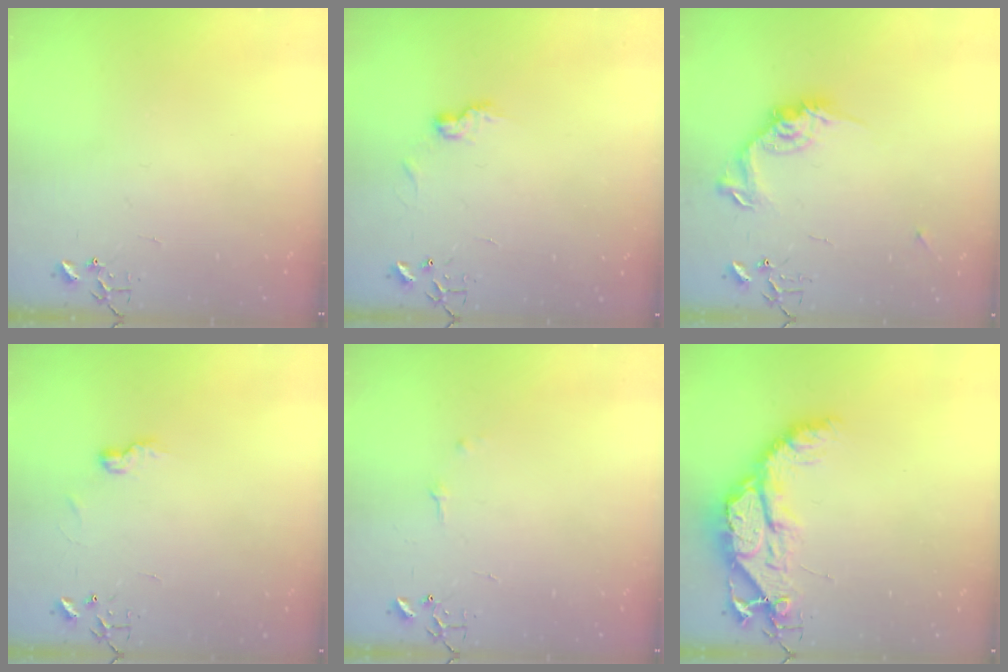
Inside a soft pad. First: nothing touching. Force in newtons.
{"total": 6.7, "press": 6.7, "slide": 0.3}
{"total": 13.3, "press": 13.3, "slide": 0.1}
{"total": 6.0, "press": 6.0, "slide": 0.7}
{"total": 4.8, "press": 4.8, "slide": 0.7}
{"total": 15.7, "press": 15.6, "slide": 1.5}